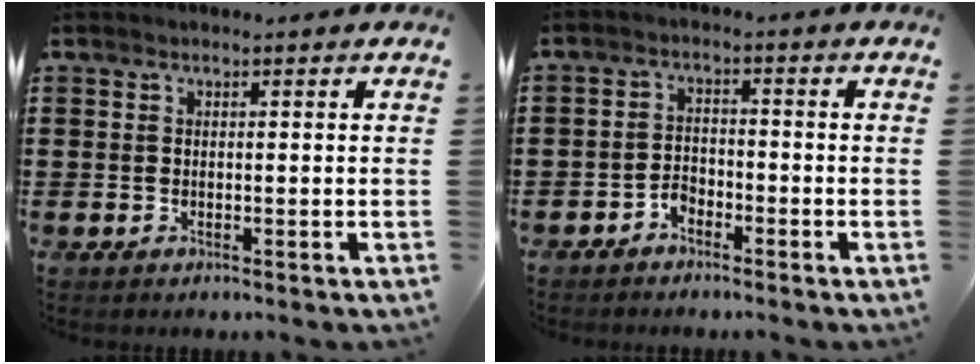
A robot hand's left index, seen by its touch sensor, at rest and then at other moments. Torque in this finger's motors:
{"motor_torque": [0.10, 0.10, 0.07, 0.03]}